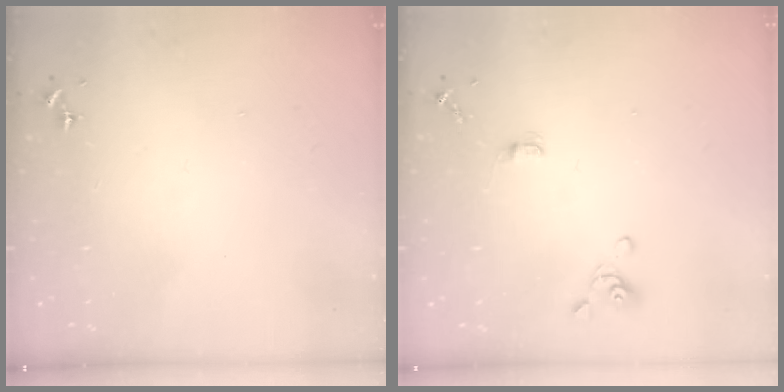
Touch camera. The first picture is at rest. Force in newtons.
{"total": 4.7, "press": 4.2, "slide": 2.2}